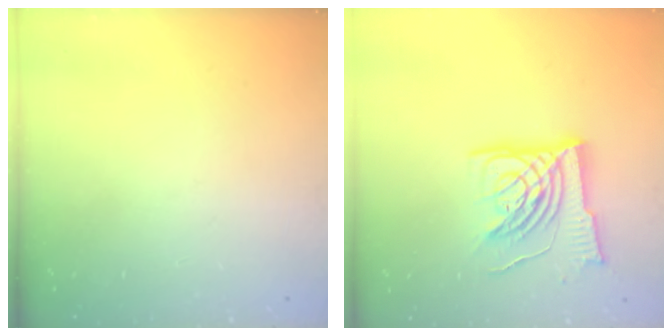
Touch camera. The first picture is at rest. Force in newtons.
{"total": 12.4, "press": 12.2, "slide": 2.0}